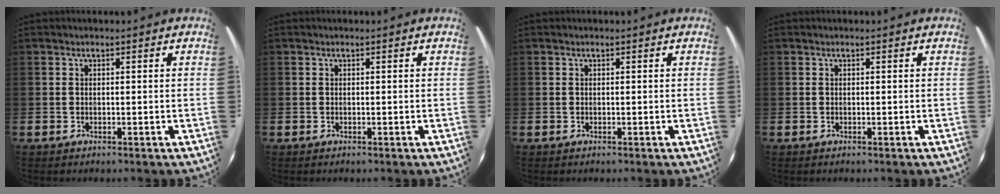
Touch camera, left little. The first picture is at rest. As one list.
[{"total": 0.0}, {"total": 0.0}, {"total": 0.0}]